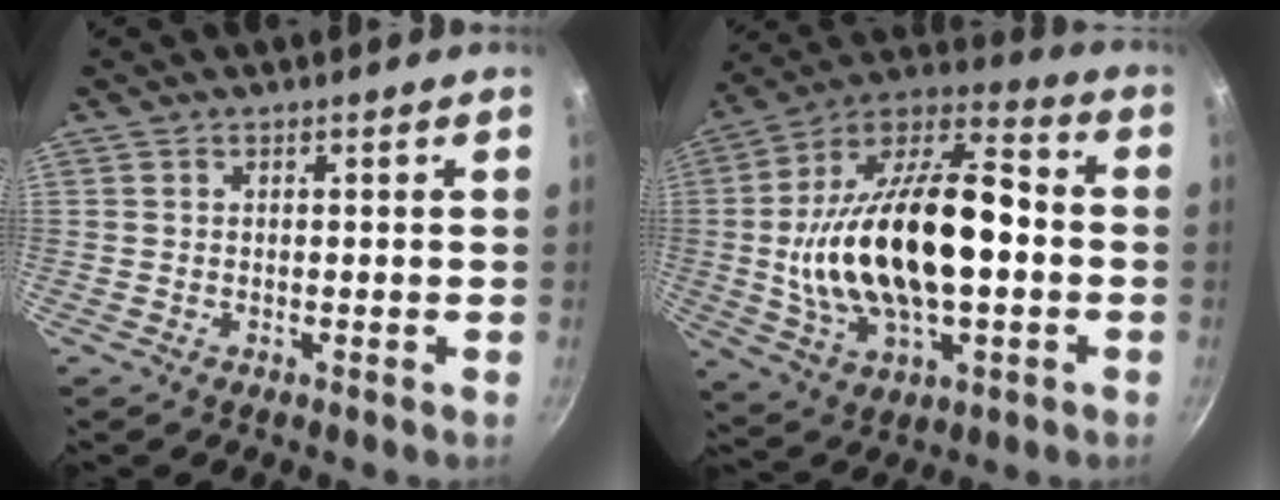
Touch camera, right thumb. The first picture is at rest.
{"total": 27.4, "force": [-1.2, 14.1, 23.5], "torque": [-0.423, 0.036, -0.021]}